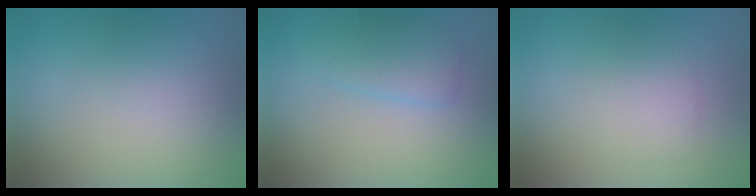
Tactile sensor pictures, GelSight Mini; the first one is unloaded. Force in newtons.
{"total": 2.3, "press": 2.3, "slide": 0.2}
{"total": 1.9, "press": 1.9, "slide": 0.1}